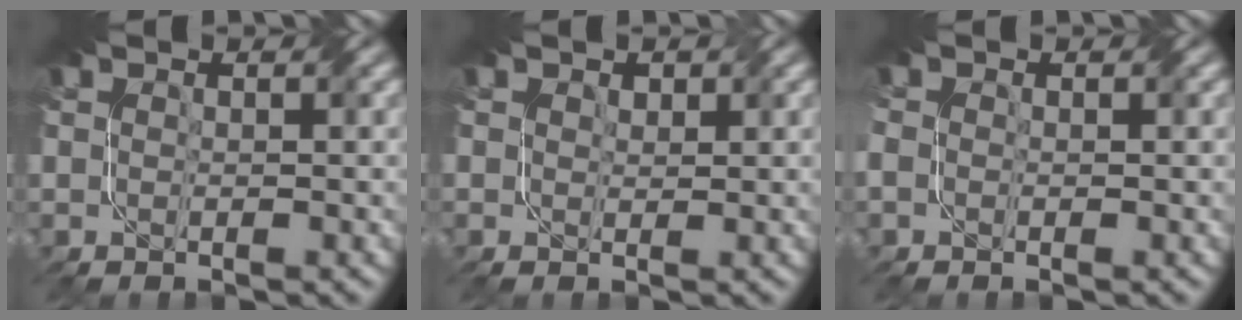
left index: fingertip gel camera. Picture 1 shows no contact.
{"total": 1.3, "force": [0.9, 0.8, 0.4], "torque": [-0.014, 0.002, 0.010]}
{"total": 1.8, "force": [-0.3, 1.4, 1.0], "torque": [-0.031, 0.007, -0.004]}